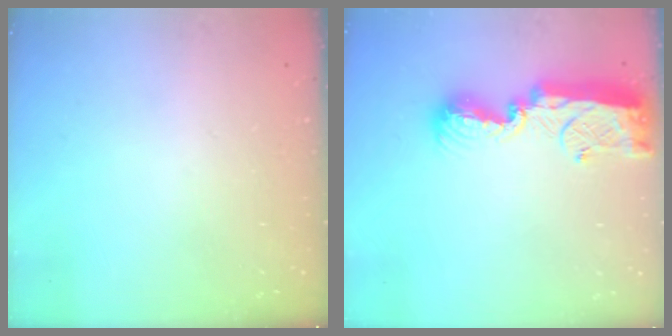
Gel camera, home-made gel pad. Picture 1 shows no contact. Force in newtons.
{"total": 13.5, "press": 13.5, "slide": 0.6}